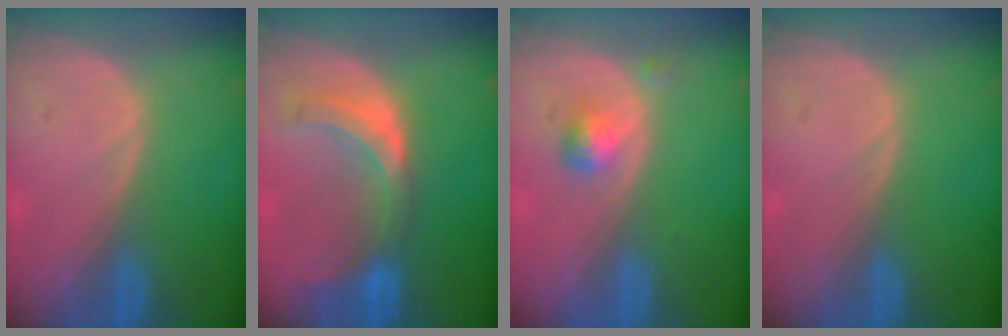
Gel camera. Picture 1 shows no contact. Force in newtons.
{"total": 7.4, "press": 6.7, "slide": 2.9}
{"total": 2.4, "press": 2.4, "slide": 0.2}
{"total": 0.0}